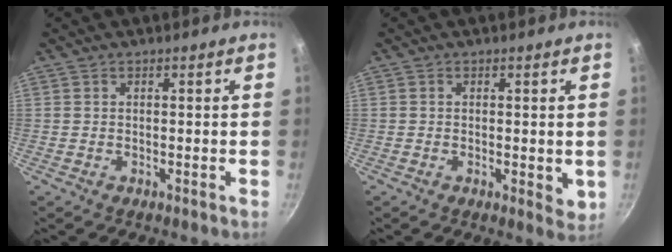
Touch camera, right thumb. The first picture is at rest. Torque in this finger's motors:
{"motor_torque": [-0.32, 0.23, -0.18, 0.03, -0.02]}